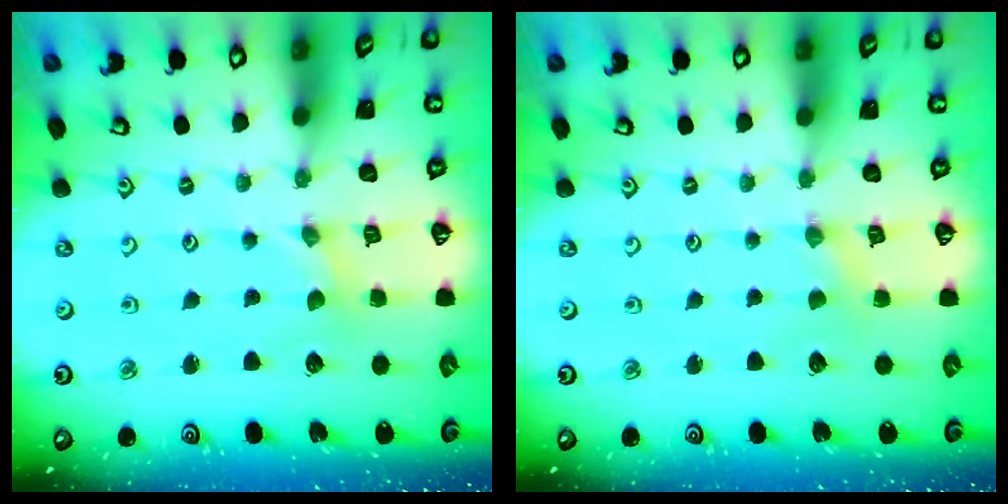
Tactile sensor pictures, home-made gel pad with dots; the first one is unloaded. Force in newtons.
{"total": 1.3, "press": 1.2, "slide": 0.2}